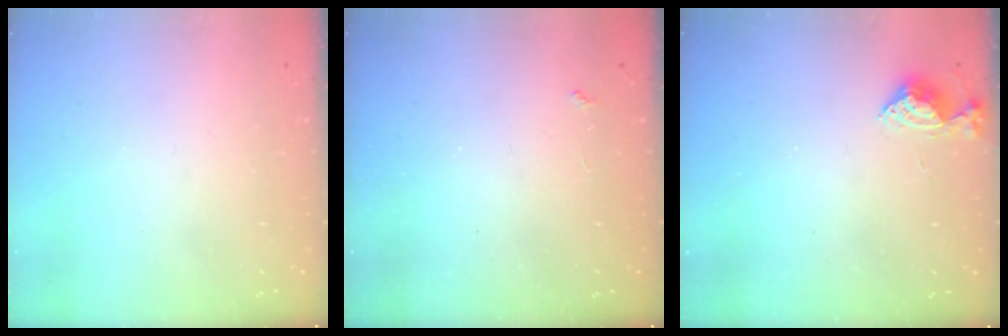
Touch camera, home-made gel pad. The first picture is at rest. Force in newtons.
{"total": 2.3, "press": 2.3, "slide": 0.4}
{"total": 5.3, "press": 5.3, "slide": 0.7}